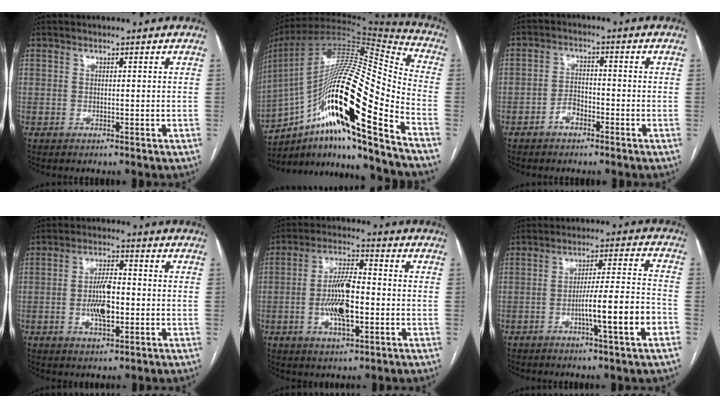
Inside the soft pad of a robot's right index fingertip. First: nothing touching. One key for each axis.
{"total": 27.9, "fx": -14.4, "fy": 3.0, "fz": 23.7, "tx": -0.413, "ty": -0.009, "tz": -0.251}
{"total": 3.2, "fx": -2.0, "fy": 1.8, "fz": 1.7, "tx": -0.026, "ty": 0.006, "tz": -0.036}
{"total": 6.8, "fx": -1.1, "fy": 2.4, "fz": 6.3, "tx": -0.122, "ty": 0.004, "tz": -0.019}
{"total": 9.9, "fx": -1.8, "fy": 3.0, "fz": 9.2, "tx": -0.182, "ty": 0.007, "tz": -0.031}
{"total": 10.6, "fx": -3.9, "fy": -0.2, "fz": 9.8, "tx": -0.155, "ty": 0.004, "tz": -0.059}